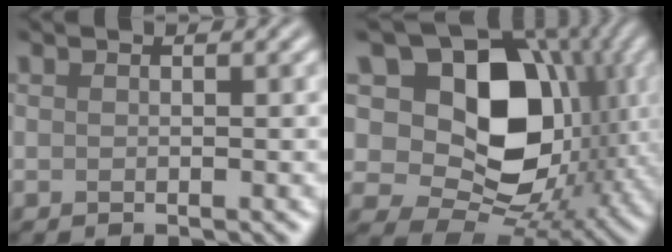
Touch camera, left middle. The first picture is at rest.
{"total": 14.2, "force": [2.8, 10.6, 9.1], "torque": [-0.145, 0.007, 0.058]}